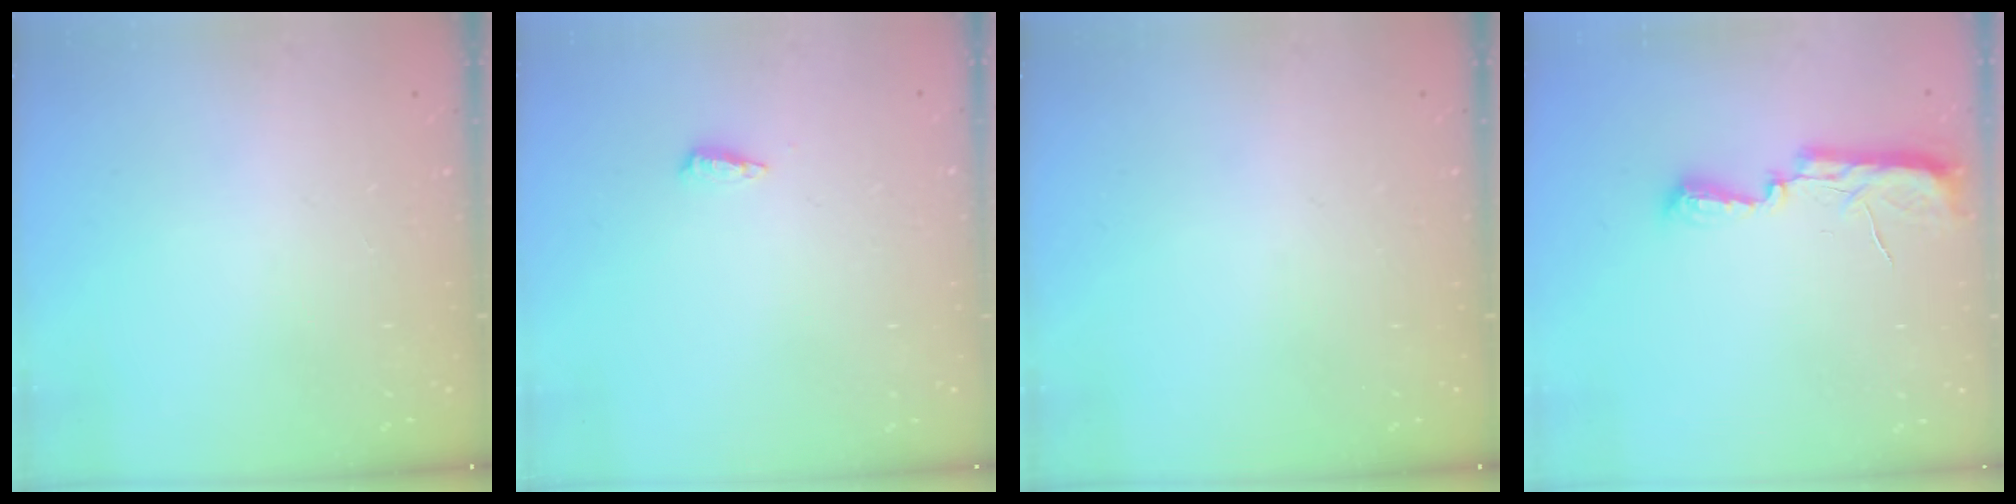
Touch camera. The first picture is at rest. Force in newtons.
{"total": 4.9, "press": 4.8, "slide": 1.2}
{"total": 0.0}
{"total": 9.8, "press": 8.5, "slide": 4.8}